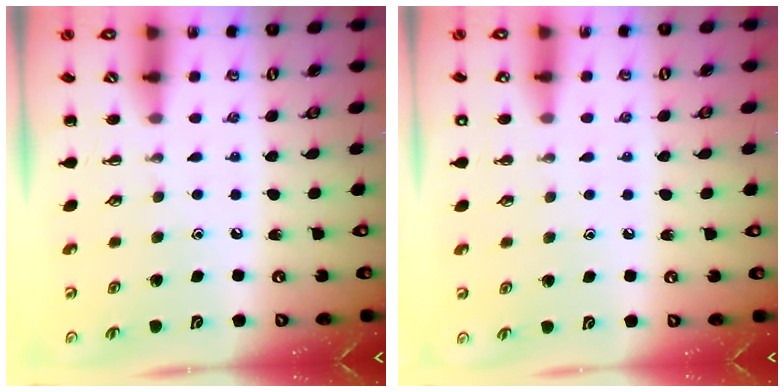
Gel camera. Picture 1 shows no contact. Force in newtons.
{"total": 1.3, "press": 1.3, "slide": 0.1}